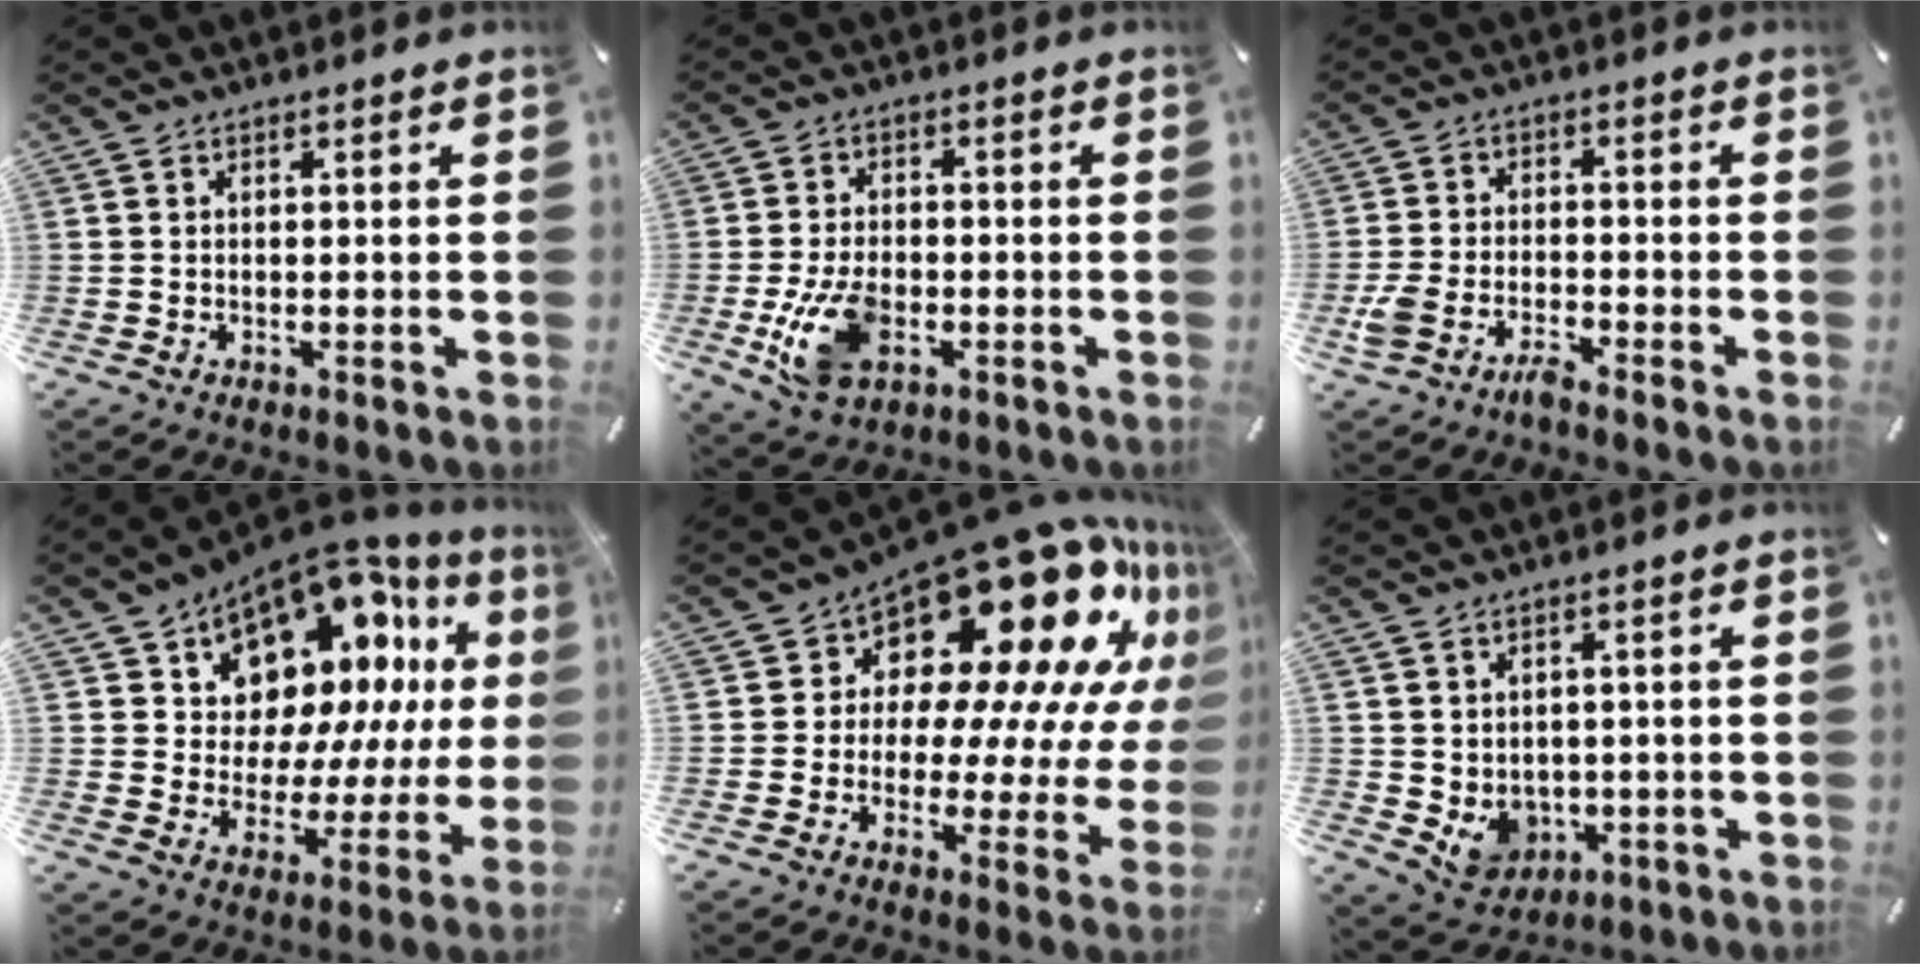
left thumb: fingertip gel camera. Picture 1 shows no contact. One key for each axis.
{"total": 10.4, "fx": -2.9, "fy": 6.7, "fz": 7.5, "tx": -0.152, "ty": 0.003, "tz": -0.050}
{"total": 5.3, "fx": -4.2, "fy": 1.9, "fz": 2.7, "tx": -0.068, "ty": 0.011, "tz": -0.083}
{"total": 15.1, "fx": 9.3, "fy": 10.1, "fz": 6.3, "tx": -0.092, "ty": -0.098, "tz": 0.173}
{"total": 22.9, "fx": 14.8, "fy": 11.2, "fz": 13.4, "tx": -0.170, "ty": -0.136, "tz": 0.254}
{"total": 5.5, "fx": 0.7, "fy": 5.2, "fz": 1.7, "tx": -0.045, "ty": -0.015, "tz": 0.015}